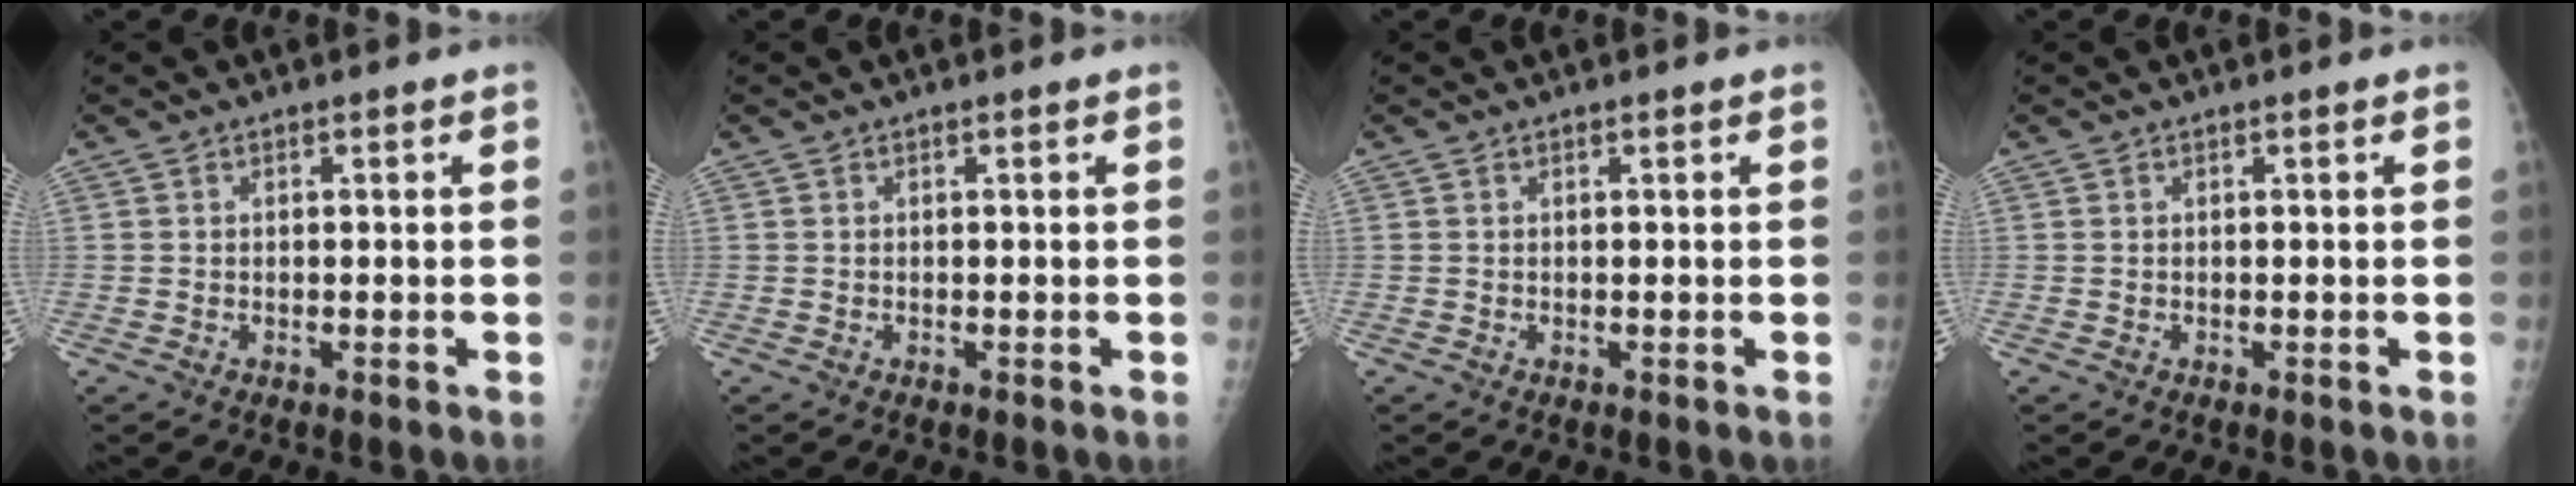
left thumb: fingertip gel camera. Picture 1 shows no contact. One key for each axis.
{"total": 0.0}
{"total": 0.0}
{"total": 0.0}